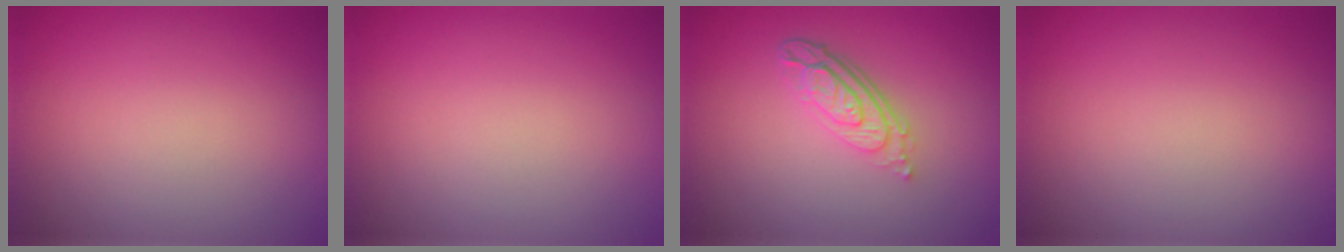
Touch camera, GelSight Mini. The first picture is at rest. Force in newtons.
{"total": 0.0}
{"total": 4.0, "press": 2.9, "slide": 2.7}
{"total": 0.0}